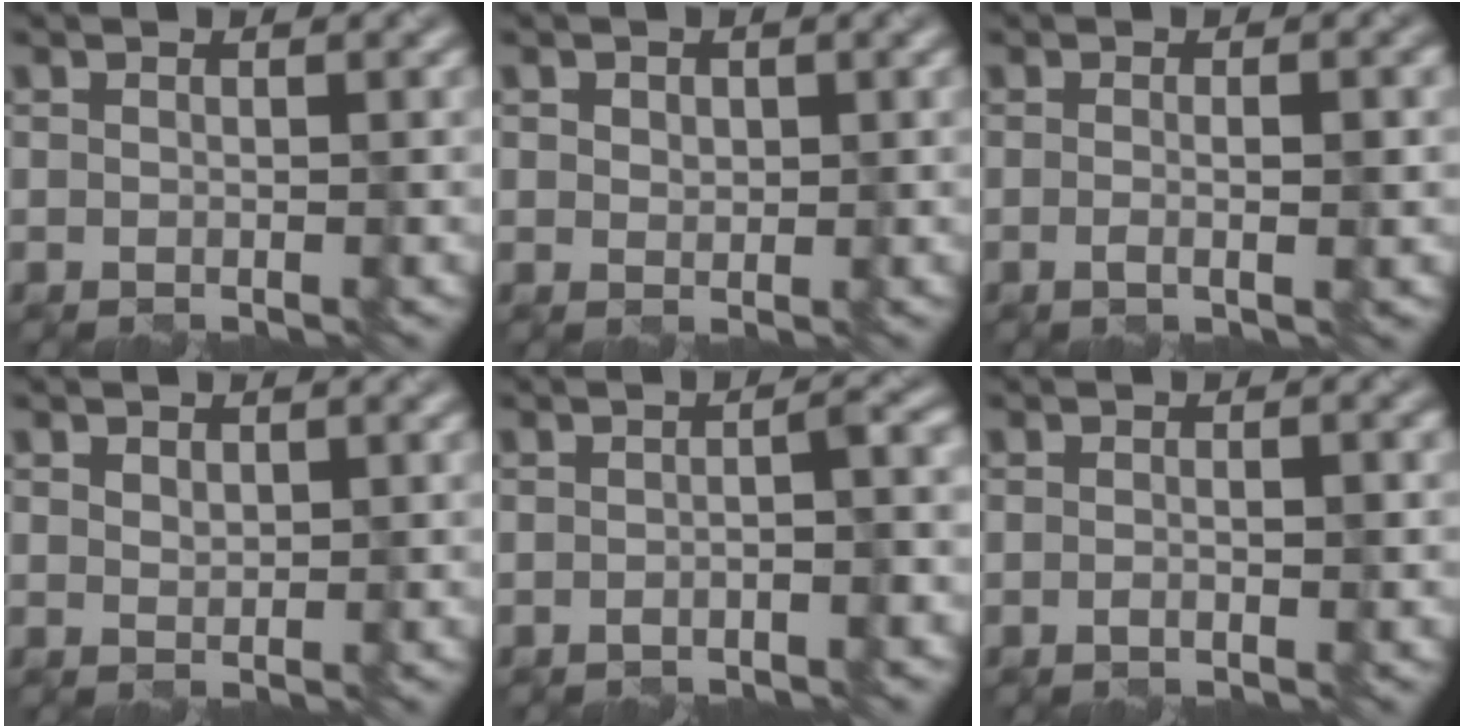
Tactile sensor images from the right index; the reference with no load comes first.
{"total": 0.9, "force": [0.6, 0.7, -0.1], "torque": [0.004, 0.004, 0.009]}
{"total": 3.3, "force": [-0.1, 1.2, 3.1], "torque": [-0.031, 0.003, -0.008]}
{"total": 0.9, "force": [0.7, 0.4, -0.2], "torque": [0.002, 0.002, 0.016]}
{"total": 3.1, "force": [-0.9, 0.8, 2.8], "torque": [-0.029, 0.007, -0.016]}
{"total": 1.8, "force": [-0.2, 0.7, 1.7], "torque": [-0.013, 0.000, -0.008]}